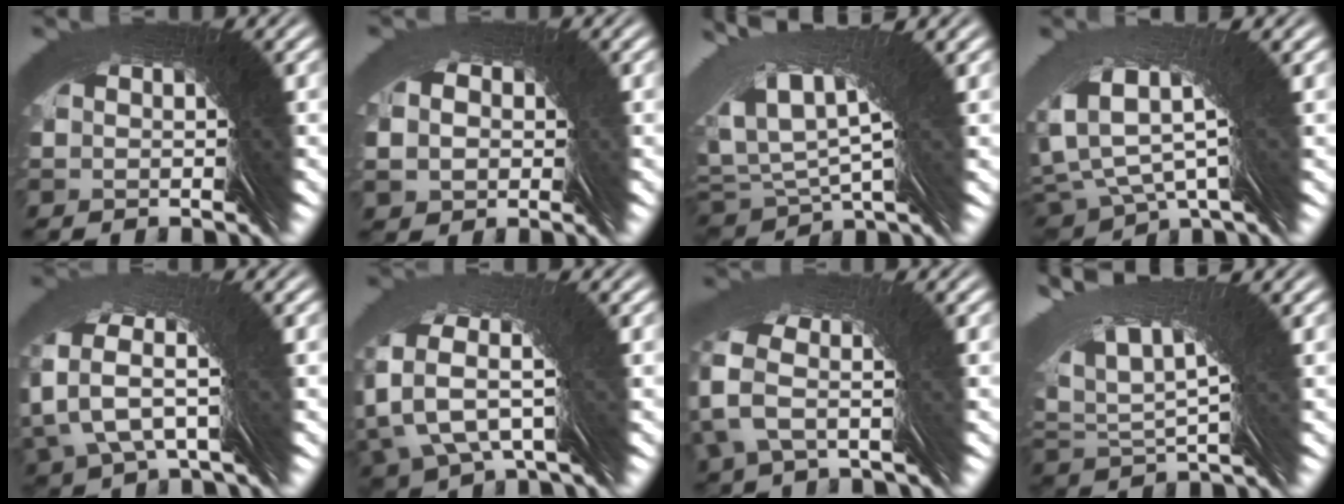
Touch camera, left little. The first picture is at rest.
{"total": 3.1, "force": [0.9, 2.8, 1.0], "torque": [-0.015, 0.013, 0.005]}
{"total": 3.3, "force": [2.6, 0.5, 1.9], "torque": [-0.059, 0.017, 0.048]}
{"total": 1.7, "force": [1.6, -0.2, 0.6], "torque": [-0.035, 0.019, 0.024]}
{"total": 5.0, "force": [3.9, -2.3, -2.2], "torque": [0.001, 0.038, 0.052]}
{"total": 4.3, "force": [4.1, -0.9, -0.9], "torque": [-0.028, 0.032, 0.056]}
{"total": 4.1, "force": [3.1, -2.4, -1.1], "torque": [0.007, 0.052, 0.035]}
{"total": 4.9, "force": [3.9, 1.0, 2.9], "torque": [-0.064, 0.038, 0.058]}